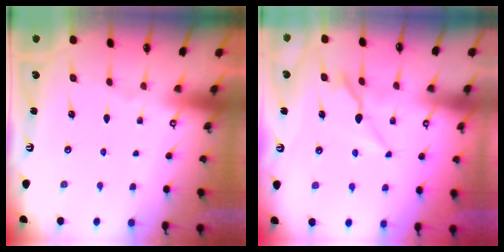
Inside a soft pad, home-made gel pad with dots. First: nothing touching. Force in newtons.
{"total": 6.8, "press": 6.8, "slide": 0.8}